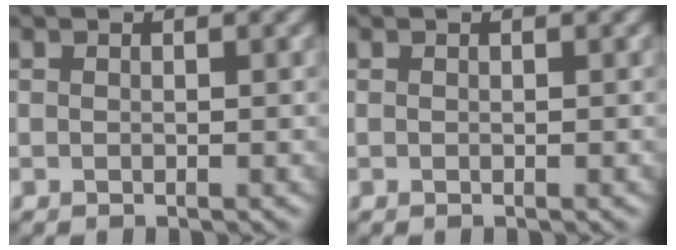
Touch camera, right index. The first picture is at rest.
{"total": 0.0}